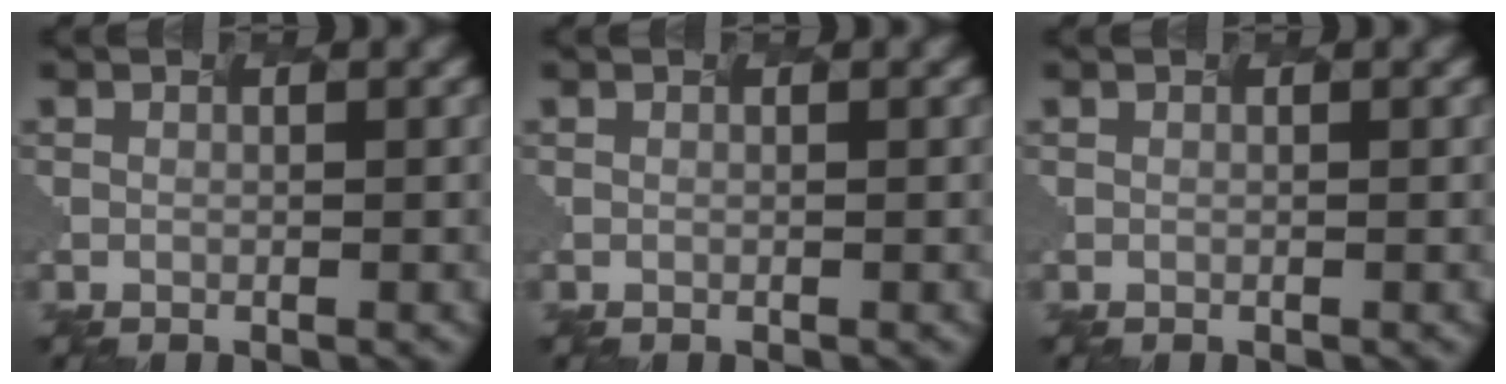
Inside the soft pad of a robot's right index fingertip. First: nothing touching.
{"total": 0.0}
{"total": 0.0}